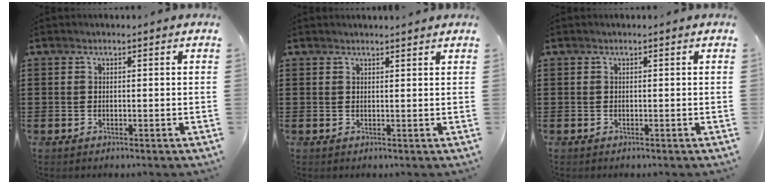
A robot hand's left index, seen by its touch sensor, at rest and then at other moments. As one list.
[{"total": 1.1, "force": [1.1, 0.0, 0.2], "torque": [-0.006, -0.003, 0.022]}, {"total": 0.0}]